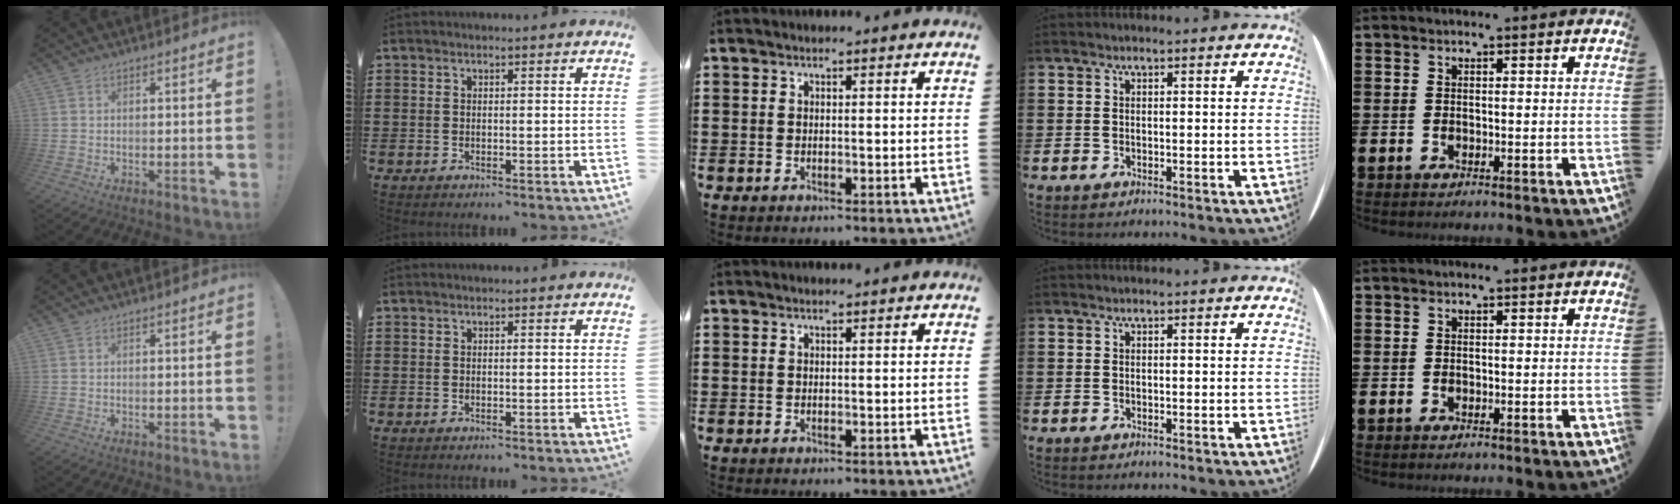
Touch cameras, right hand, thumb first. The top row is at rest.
{}